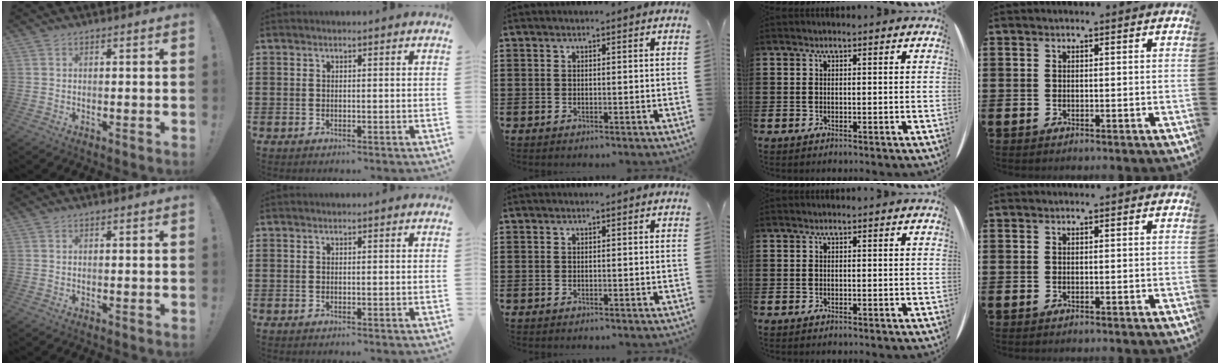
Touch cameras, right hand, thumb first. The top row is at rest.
{}